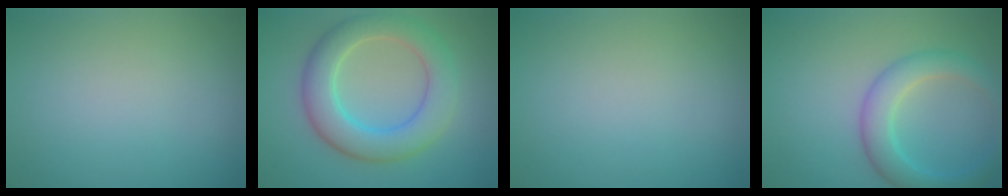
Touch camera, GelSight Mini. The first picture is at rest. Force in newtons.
{"total": 6.3, "press": 6.3, "slide": 0.1}
{"total": 0.0}
{"total": 3.9, "press": 3.9, "slide": 0.2}